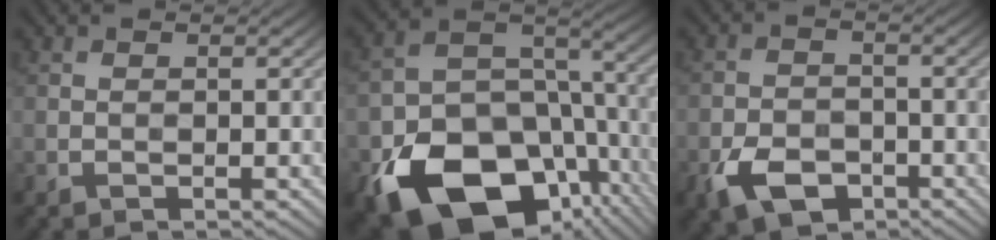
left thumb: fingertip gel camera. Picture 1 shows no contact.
{"total": 19.7, "force": [-8.9, 13.4, 11.3], "torque": [-0.234, -0.060, -0.119]}
{"total": 6.6, "force": [-3.8, 4.1, 3.6], "torque": [-0.074, -0.011, -0.073]}